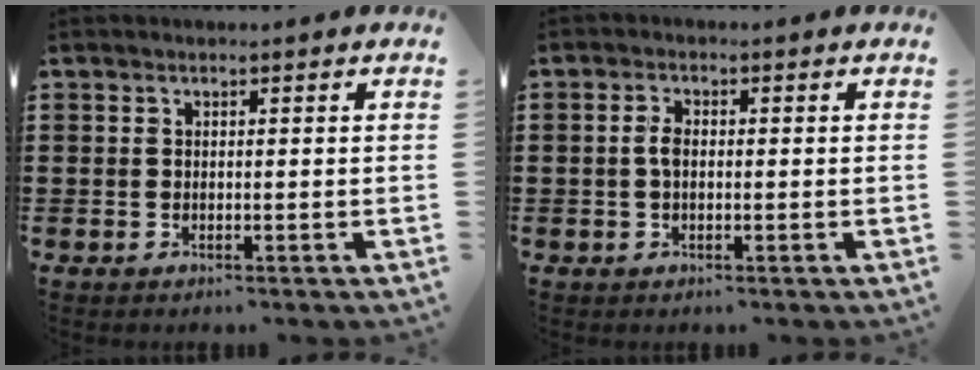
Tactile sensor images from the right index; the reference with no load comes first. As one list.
[{"total": 2.4, "force": [-0.1, 1.2, 2.1], "torque": [-0.049, 0.000, -0.005]}]